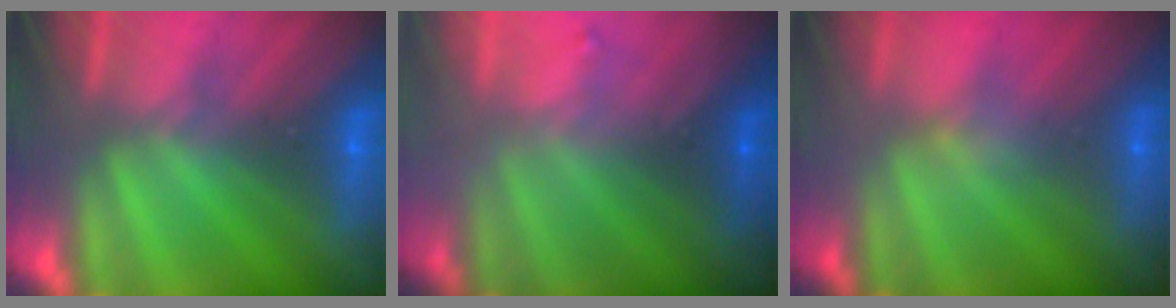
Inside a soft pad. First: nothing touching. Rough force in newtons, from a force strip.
{"total": 7.4}
{"total": 2.4}